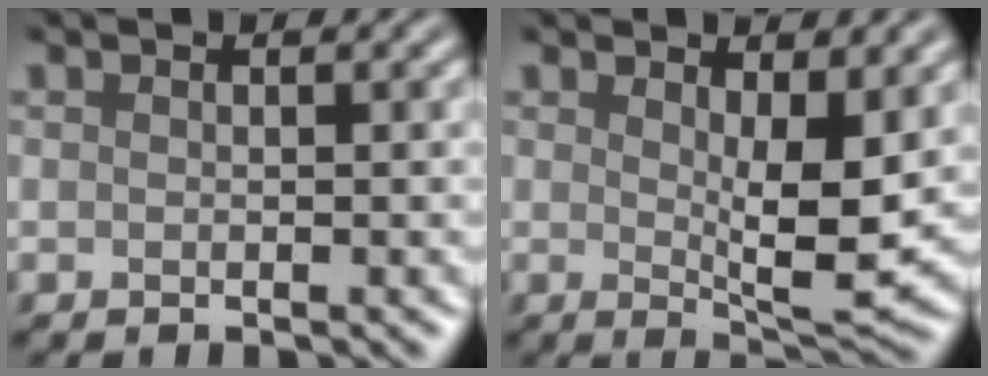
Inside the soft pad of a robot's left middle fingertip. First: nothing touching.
{"total": 4.9, "force": [1.0, 1.2, 4.6], "torque": [-0.074, -0.018, 0.022]}